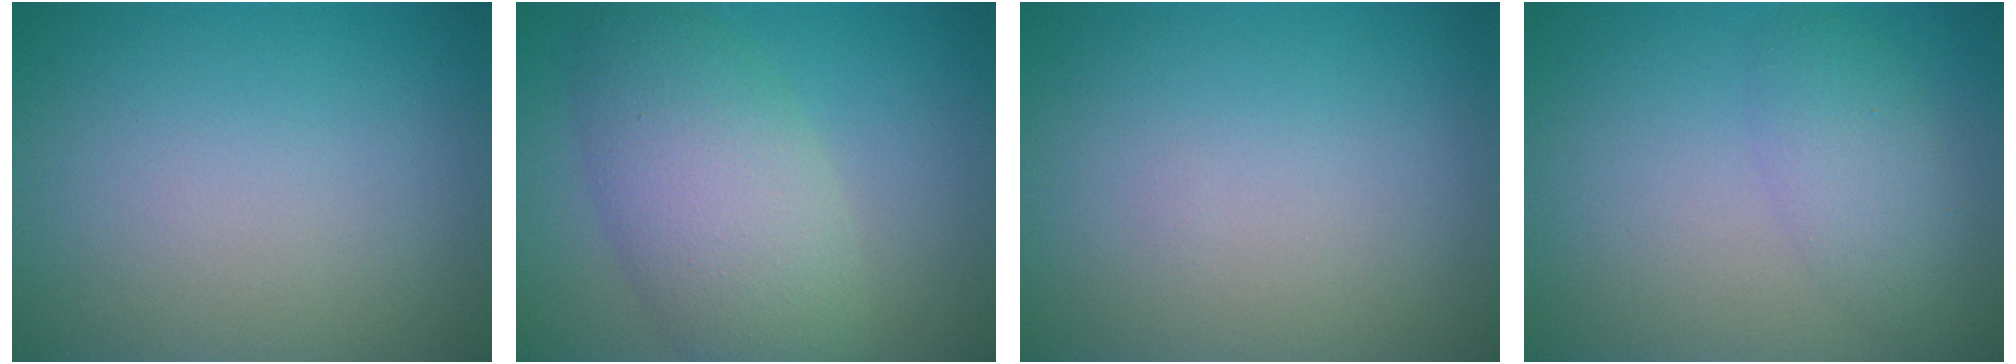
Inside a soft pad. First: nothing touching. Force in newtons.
{"total": 7.0, "press": 7.0, "slide": 0.5}
{"total": 0.0}
{"total": 2.8, "press": 2.8, "slide": 0.2}